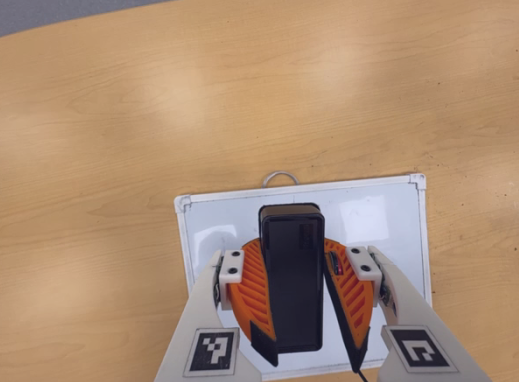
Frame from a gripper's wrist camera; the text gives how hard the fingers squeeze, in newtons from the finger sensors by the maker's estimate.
{"total": 10.4, "left": 10.2, "right": 10.5}